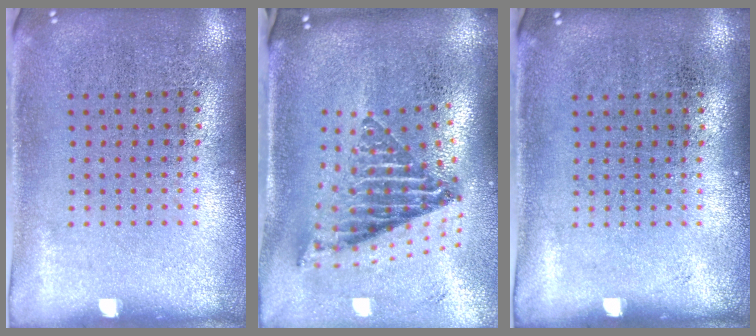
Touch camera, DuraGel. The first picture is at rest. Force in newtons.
{"total": 2.6, "press": 1.6, "slide": 2.0}
{"total": 0.0}